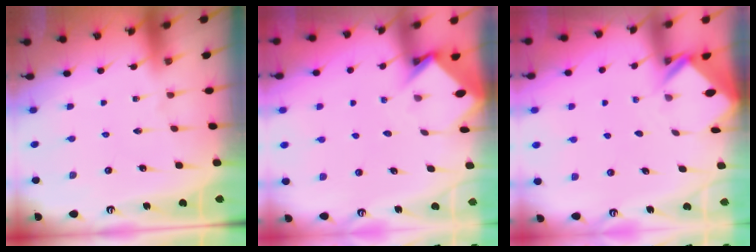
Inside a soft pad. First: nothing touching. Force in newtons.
{"total": 3.7, "press": 3.7, "slide": 0.2}
{"total": 2.4, "press": 2.4, "slide": 0.1}